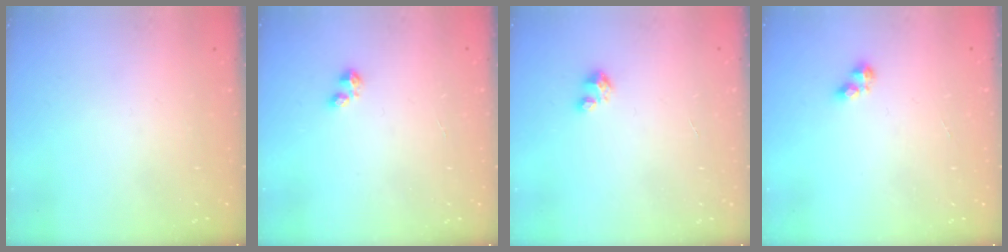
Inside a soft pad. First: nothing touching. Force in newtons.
{"total": 2.4, "press": 2.4, "slide": 0.3}
{"total": 1.7, "press": 1.7, "slide": 0.1}
{"total": 3.0, "press": 2.9, "slide": 0.5}